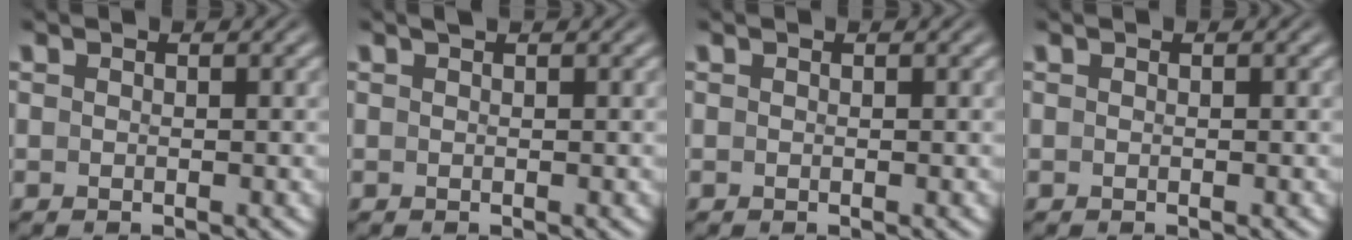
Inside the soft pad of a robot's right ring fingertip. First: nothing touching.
{"total": 0.5, "force": [0.5, -0.3, 0.1], "torque": [-0.001, 0.002, 0.009]}
{"total": 0.0}
{"total": 0.0}